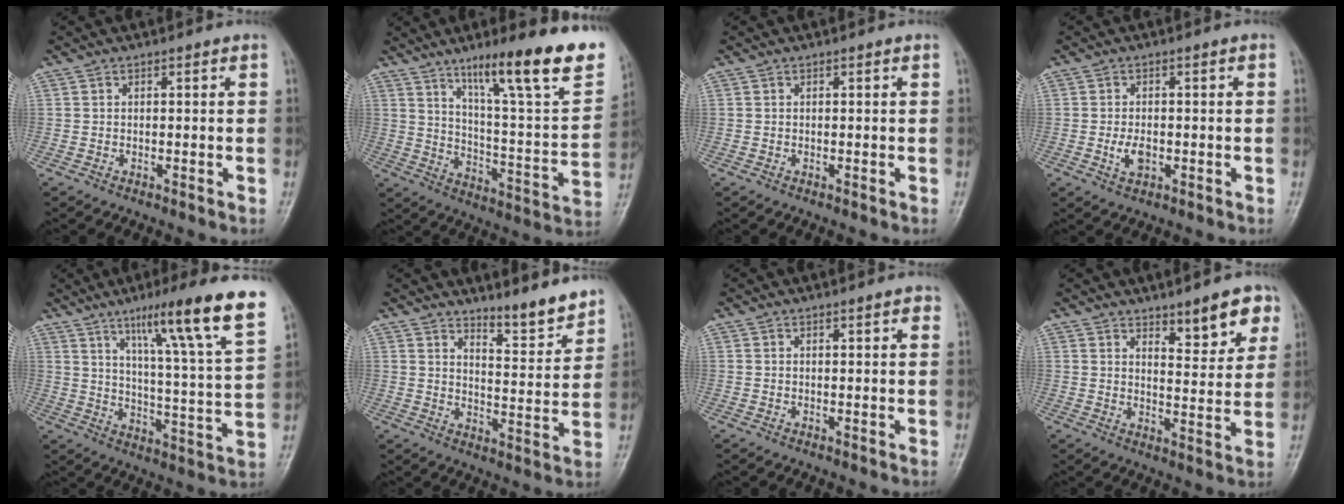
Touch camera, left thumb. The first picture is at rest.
{"total": 24.3, "force": [15.1, 4.3, 18.5], "torque": [-0.244, -0.062, 0.236]}
{"total": 0.0}
{"total": 3.3, "force": [-0.8, 1.9, 2.6], "torque": [-0.048, 0.002, -0.012]}
{"total": 19.4, "force": [11.8, 0.8, 15.4], "torque": [-0.211, -0.050, 0.170]}
{"total": 7.6, "force": [6.7, 1.1, 3.3], "torque": [-0.035, -0.066, 0.108]}
{"total": 1.3, "force": [0.7, 0.3, 1.0], "torque": [-0.013, 0.000, 0.008]}
{"total": 8.8, "force": [5.4, 3.1, 6.2], "torque": [-0.057, -0.035, 0.077]}